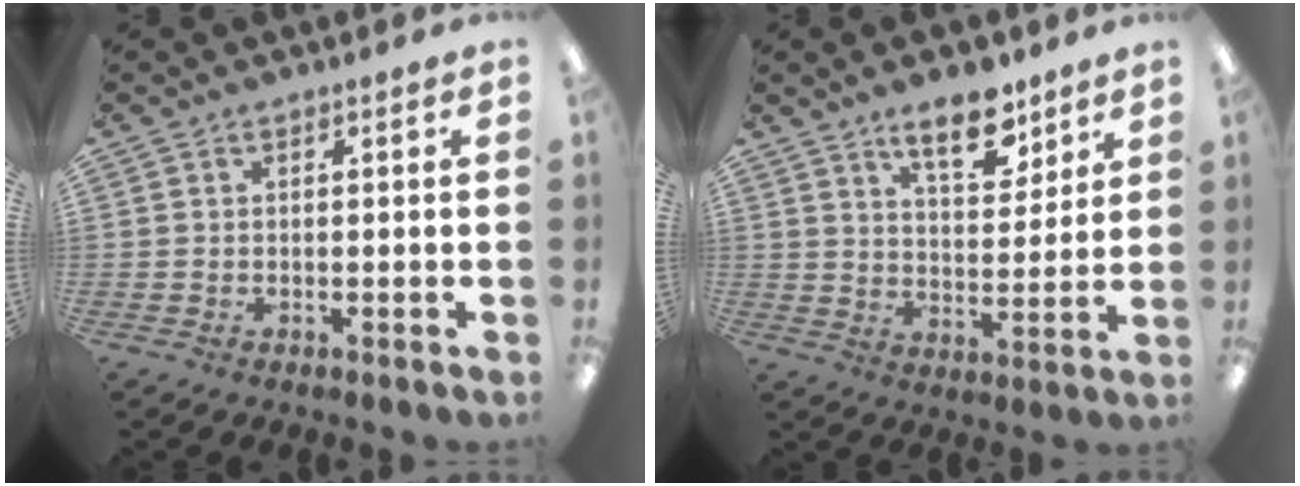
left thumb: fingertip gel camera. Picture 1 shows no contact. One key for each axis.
{"total": 11.6, "fx": 8.1, "fy": 4.9, "fz": 6.6, "tx": -0.084, "ty": -0.043, "tz": 0.138}